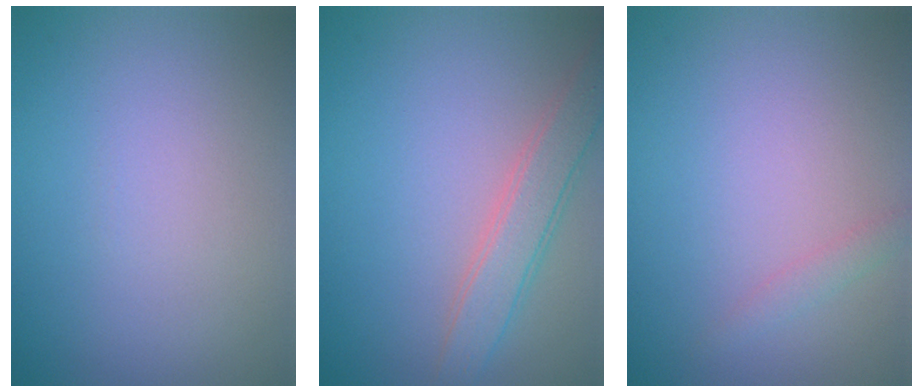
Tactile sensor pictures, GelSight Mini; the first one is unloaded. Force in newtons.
{"total": 3.2, "press": 3.2, "slide": 0.1}
{"total": 0.9, "press": 0.9, "slide": 0.0}